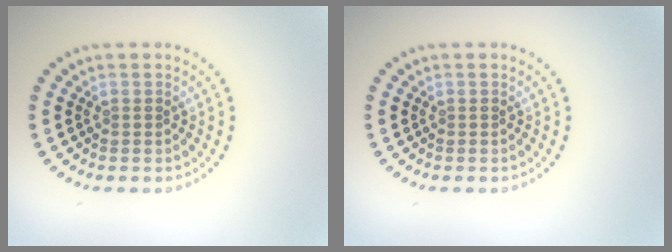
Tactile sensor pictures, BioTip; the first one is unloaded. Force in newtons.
{"total": 0.0}